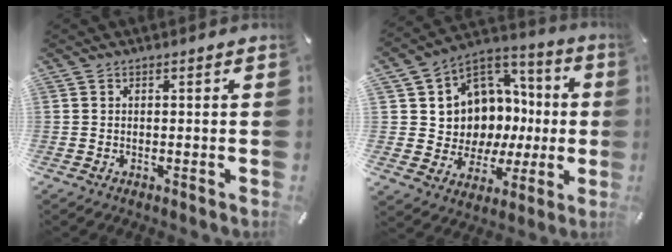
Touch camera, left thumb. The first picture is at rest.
{"total": 9.9, "force": [2.1, 9.7, 0.6], "torque": [-0.012, -0.056, 0.060]}